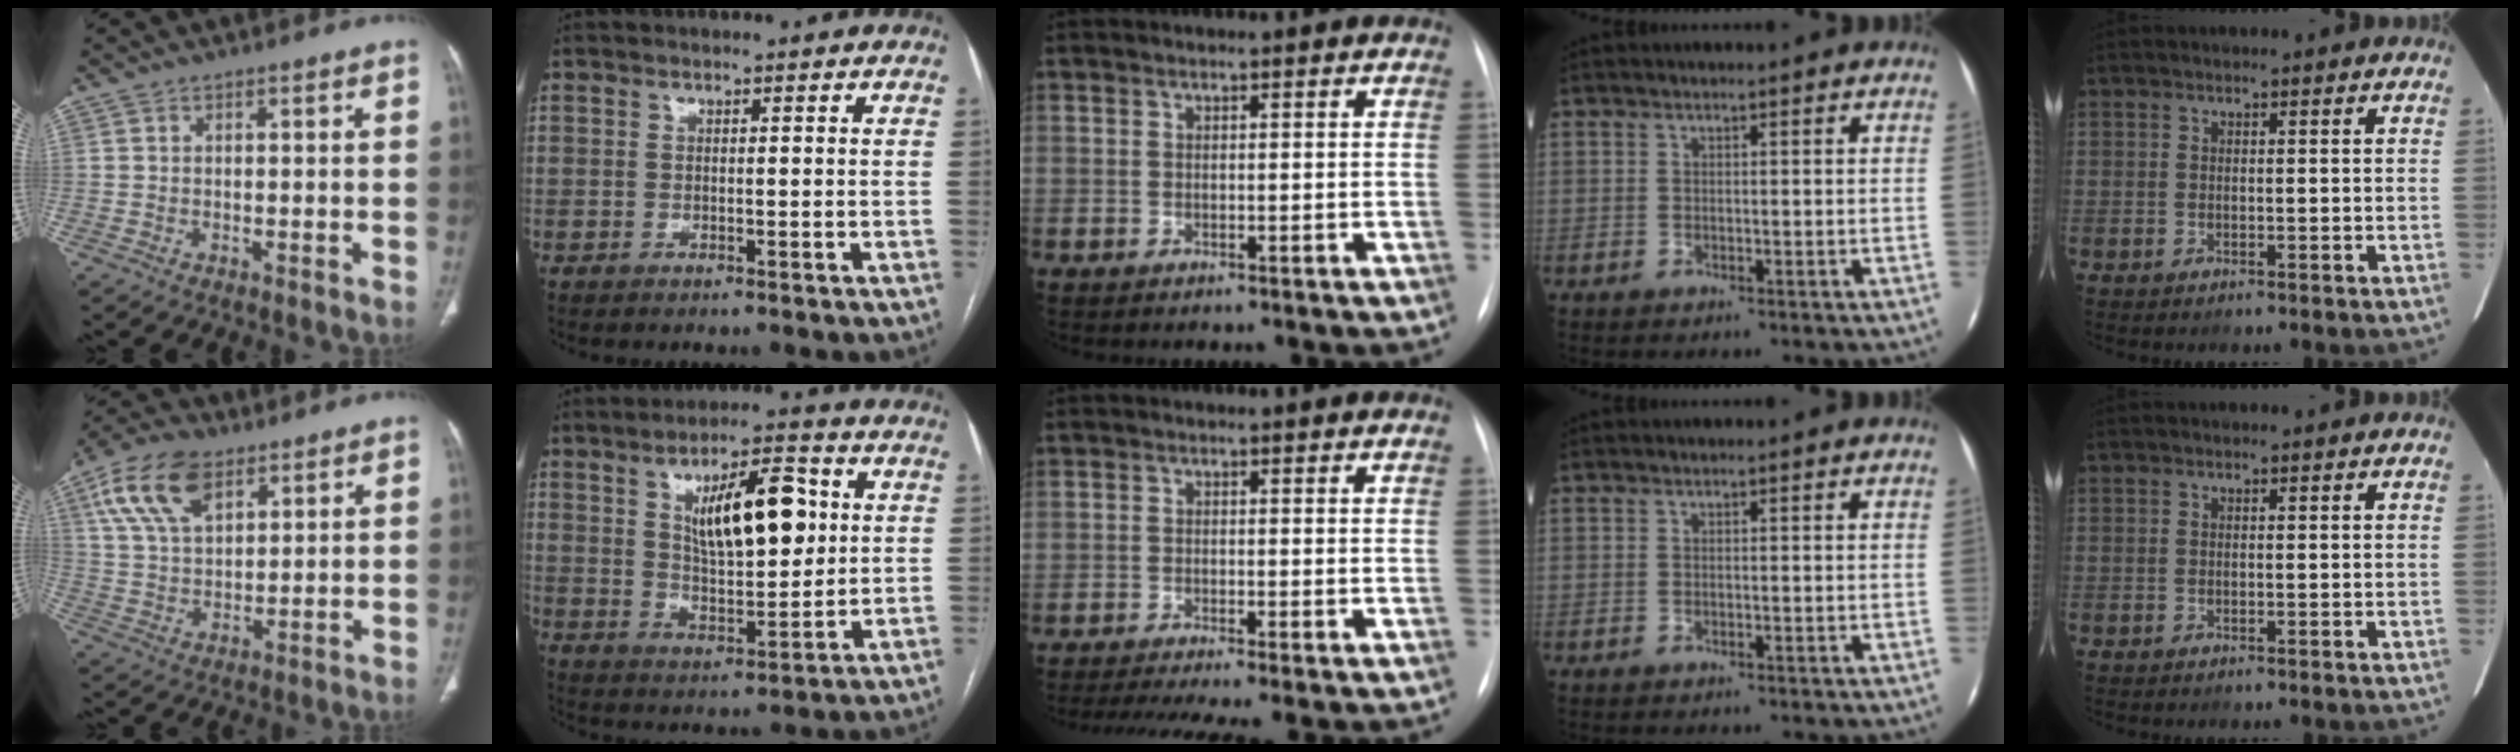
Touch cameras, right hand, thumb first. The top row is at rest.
{"thumb": {"total": 13.1, "force": [6.6, 7.2, 8.8], "torque": [-0.157, -0.009, 0.125]}, "index": {"total": 12.8, "force": [3.6, 4.2, 11.6], "torque": [-0.189, 0.009, 0.063]}, "middle": {"total": 6.4, "force": [-4.9, -0.2, 4.1], "torque": [-0.069, -0.013, -0.077]}}